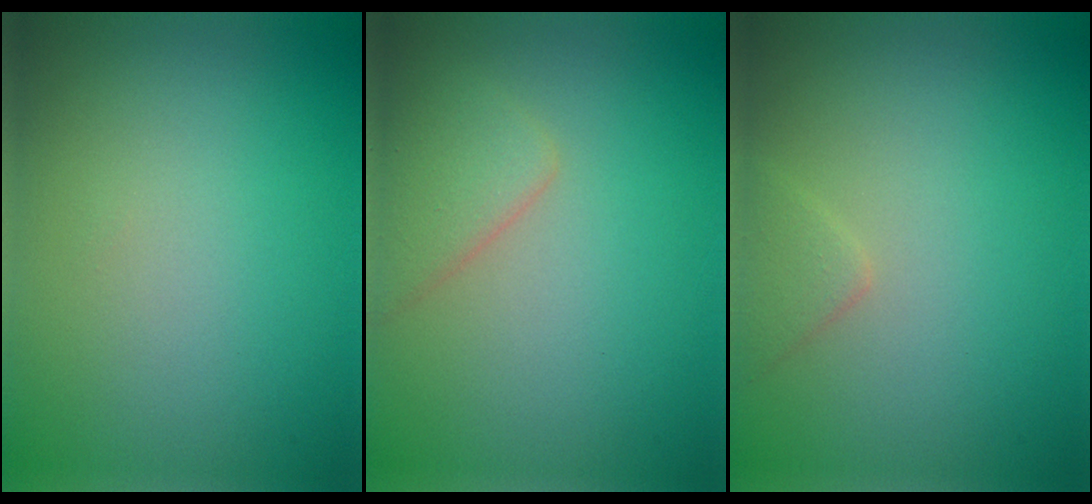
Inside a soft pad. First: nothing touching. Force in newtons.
{"total": 2.5, "press": 2.5, "slide": 0.2}
{"total": 1.3, "press": 1.3, "slide": 0.0}